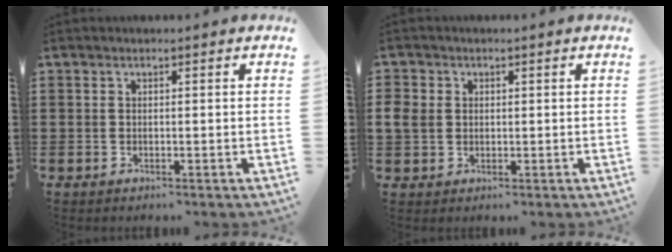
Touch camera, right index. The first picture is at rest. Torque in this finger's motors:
{"motor_torque": [0.74, 0.20, 0.06, 0.05]}